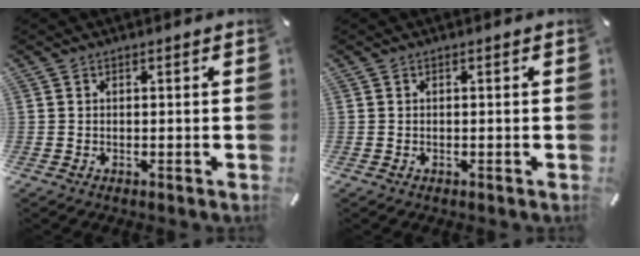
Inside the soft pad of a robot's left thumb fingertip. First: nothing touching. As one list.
[{"total": 0.0}]